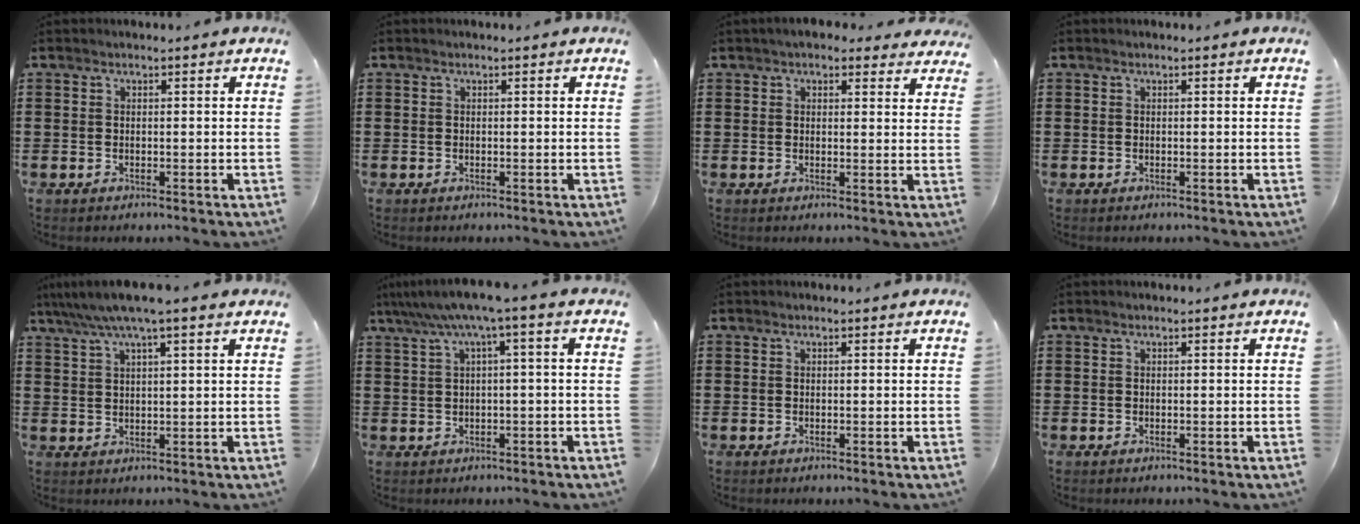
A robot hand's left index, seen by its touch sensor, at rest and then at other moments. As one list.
[{"total": 0.0}, {"total": 3.0, "force": [2.5, 1.2, 1.1], "torque": [-0.028, -0.001, 0.046]}, {"total": 0.0}, {"total": 5.1, "force": [3.6, 0.1, 3.6], "torque": [-0.079, -0.005, 0.061]}, {"total": 4.8, "force": [1.1, -0.2, 4.6], "torque": [-0.090, -0.010, 0.016]}, {"total": 0.0}, {"total": 0.0}]